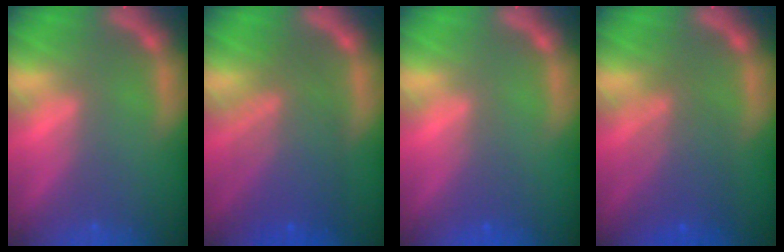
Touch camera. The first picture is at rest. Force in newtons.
{"total": 7.6}
{"total": 1.5}
{"total": 5.1}